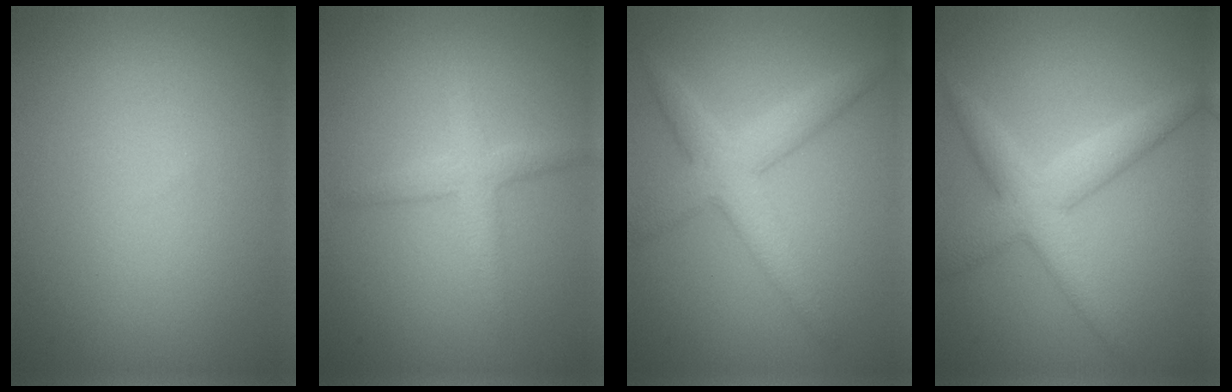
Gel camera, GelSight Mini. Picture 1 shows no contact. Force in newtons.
{"total": 2.5, "press": 2.5, "slide": 0.1}
{"total": 4.7, "press": 4.7, "slide": 0.1}
{"total": 4.6, "press": 4.6, "slide": 0.2}